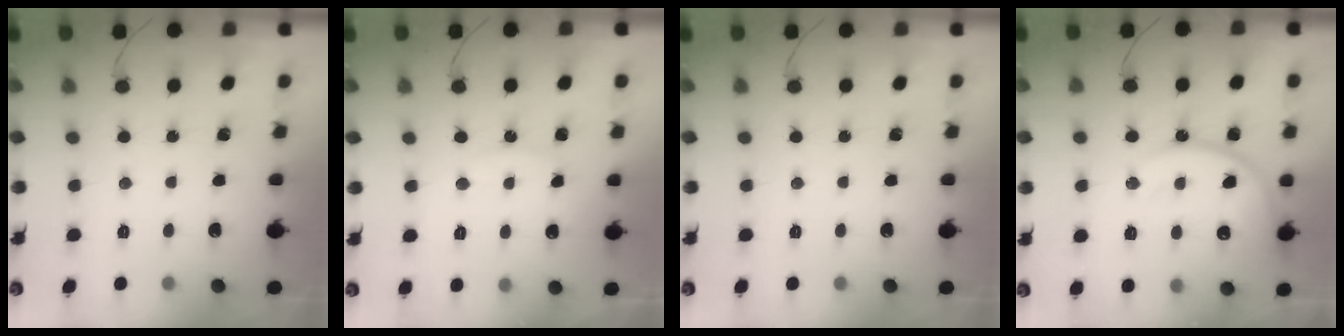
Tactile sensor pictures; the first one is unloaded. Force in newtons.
{"total": 6.6, "press": 6.6, "slide": 0.3}
{"total": 0.0}
{"total": 14.7, "press": 14.6, "slide": 1.3}